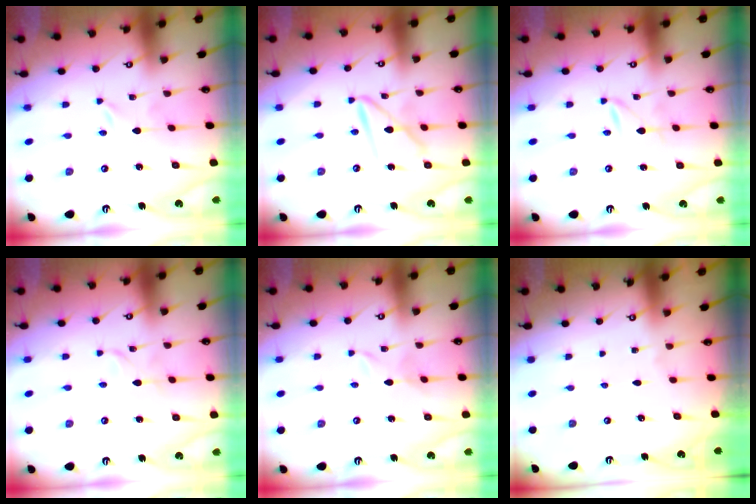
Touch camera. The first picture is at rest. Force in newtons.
{"total": 10.3, "press": 10.3, "slide": 1.0}
{"total": 2.3, "press": 2.3, "slide": 0.2}
{"total": 2.5, "press": 2.5, "slide": 0.1}
{"total": 4.2, "press": 4.2, "slide": 0.2}
{"total": 0.0}